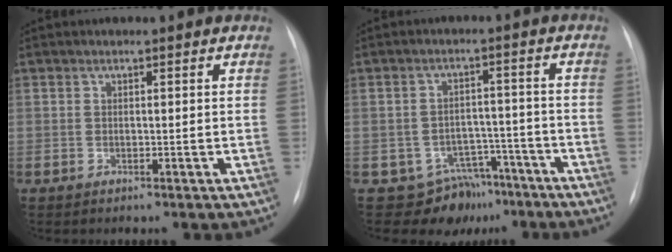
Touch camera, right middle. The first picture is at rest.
{"total": 7.4, "force": [-5.5, 4.9, -0.1], "torque": [0.022, 0.042, -0.076]}